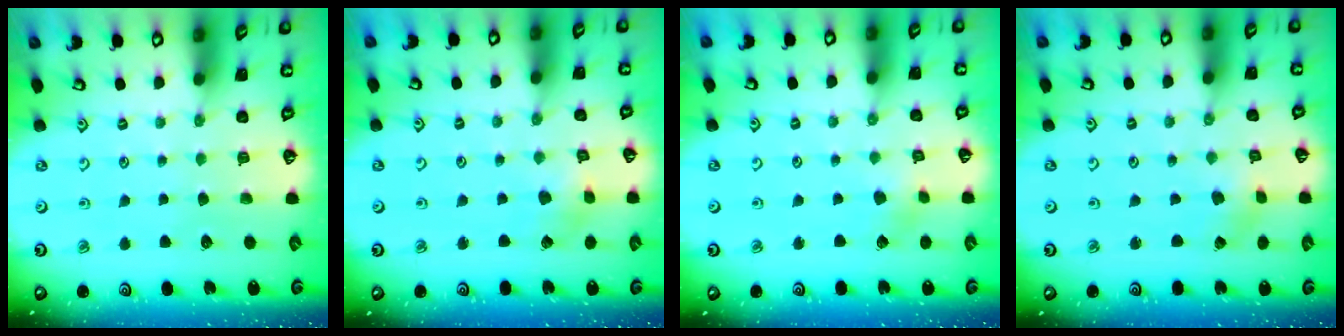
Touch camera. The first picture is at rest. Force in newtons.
{"total": 2.7, "press": 2.7, "slide": 0.3}
{"total": 2.5, "press": 2.4, "slide": 0.7}
{"total": 0.0}